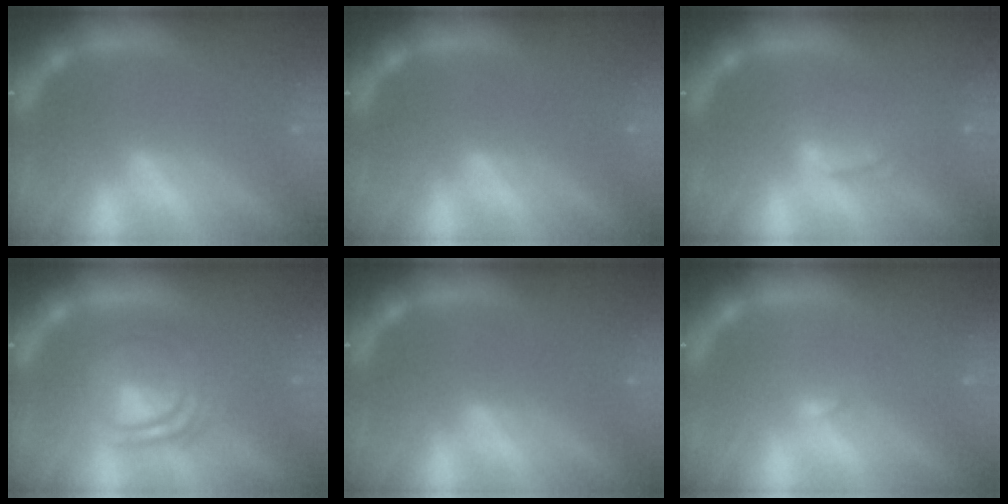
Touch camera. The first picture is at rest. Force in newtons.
{"total": 0.0}
{"total": 3.0}
{"total": 7.6}
{"total": 0.0}
{"total": 1.0}